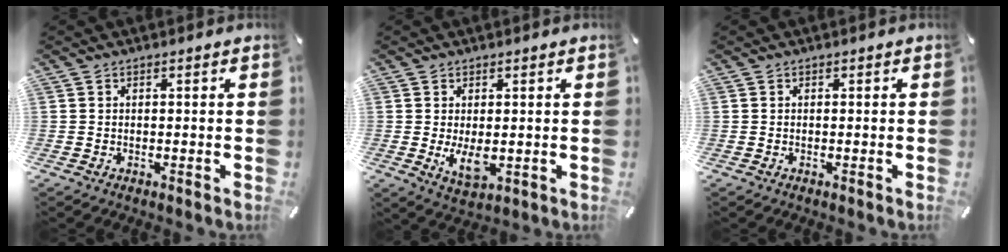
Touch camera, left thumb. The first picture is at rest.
{"total": 6.1, "force": [-0.3, 2.8, 5.4], "torque": [-0.119, -0.014, -0.009]}
{"total": 0.0}